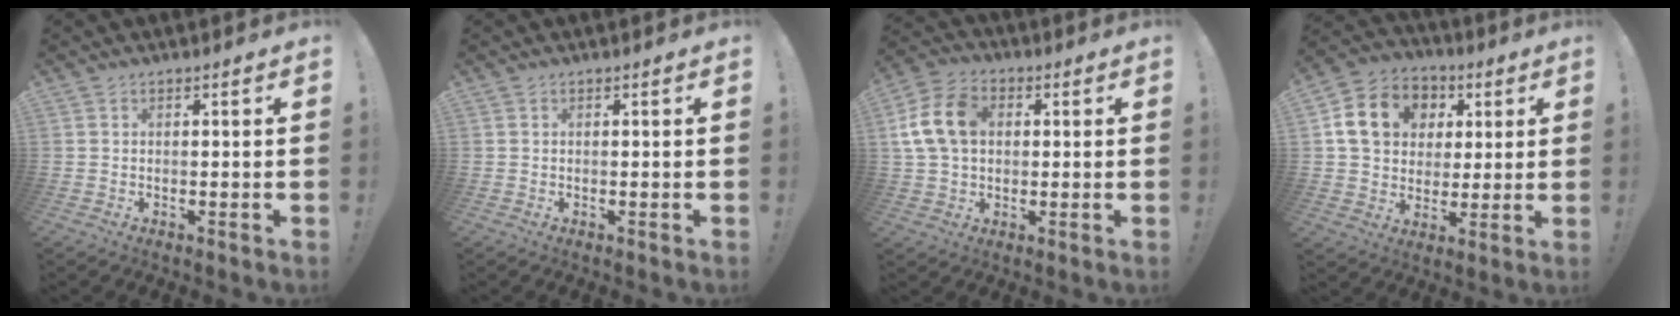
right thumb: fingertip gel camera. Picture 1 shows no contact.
{"total": 0.0}
{"total": 13.8, "force": [2.6, 10.3, 8.8], "torque": [-0.162, 0.007, 0.053]}
{"total": 14.8, "force": [4.3, 12.3, 7.0], "torque": [-0.099, -0.002, 0.092]}